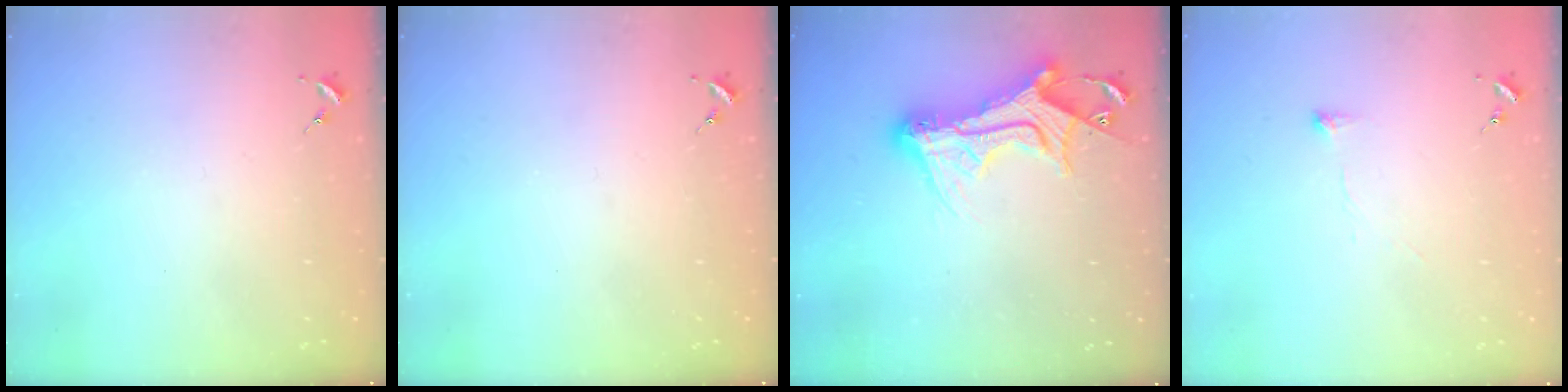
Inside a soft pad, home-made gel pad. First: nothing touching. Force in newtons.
{"total": 0.0}
{"total": 15.5, "press": 15.4, "slide": 1.5}
{"total": 6.5, "press": 6.4, "slide": 0.9}